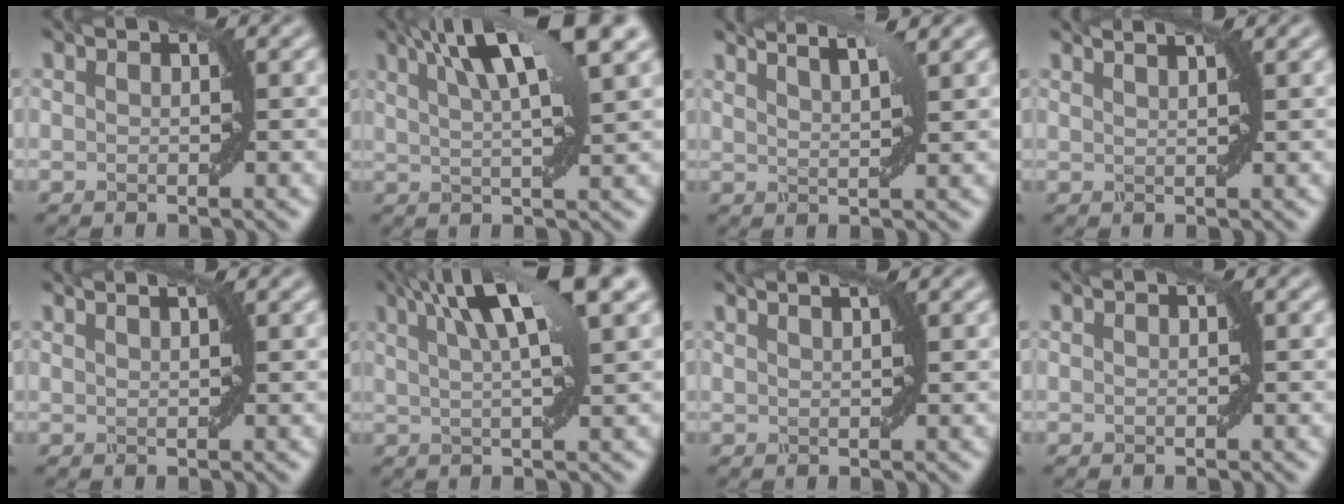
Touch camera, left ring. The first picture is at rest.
{"total": 9.3, "force": [4.8, 2.0, 7.6], "torque": [-0.101, 0.025, 0.070]}
{"total": 4.8, "force": [3.8, 1.1, 2.6], "torque": [-0.017, 0.021, 0.028]}
{"total": 3.2, "force": [2.5, 1.0, 1.8], "torque": [-0.006, 0.014, 0.004]}
{"total": 2.5, "force": [1.9, 0.8, 1.5], "torque": [-0.002, 0.004, -0.001]}
{"total": 8.1, "force": [3.9, 1.6, 6.9], "torque": [-0.096, 0.022, 0.059]}
{"total": 2.8, "force": [2.2, 0.9, 1.6], "torque": [-0.005, 0.010, 0.001]}
{"total": 0.0}